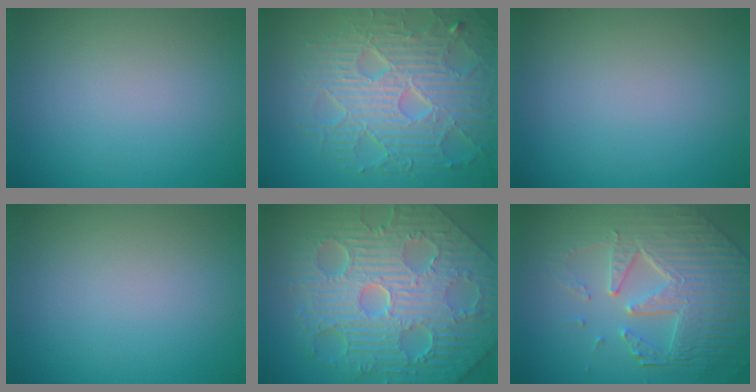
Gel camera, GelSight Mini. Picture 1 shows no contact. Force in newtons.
{"total": 8.9, "press": 6.2, "slide": 6.4}
{"total": 0.0}
{"total": 0.0}
{"total": 12.3, "press": 8.2, "slide": 9.2}
{"total": 8.6, "press": 5.9, "slide": 6.3}